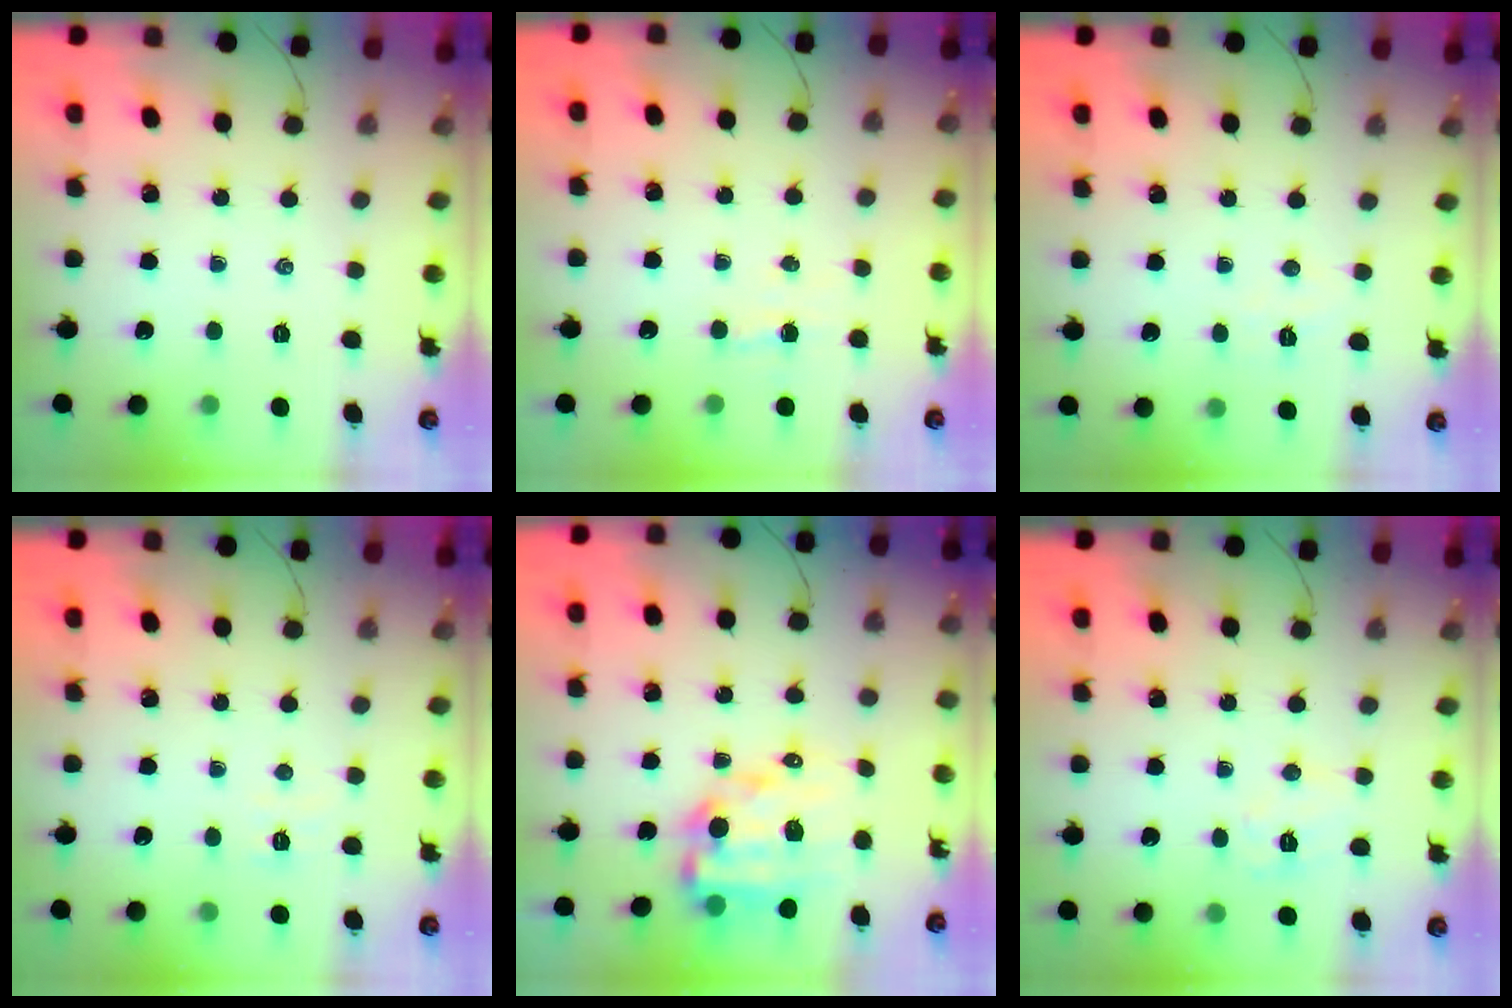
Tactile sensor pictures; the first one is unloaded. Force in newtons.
{"total": 3.5, "press": 3.4, "slide": 0.8}
{"total": 4.1, "press": 4.0, "slide": 0.9}
{"total": 2.7, "press": 2.5, "slide": 0.8}
{"total": 12.5, "press": 12.1, "slide": 3.2}
{"total": 7.3, "press": 7.3, "slide": 0.7}